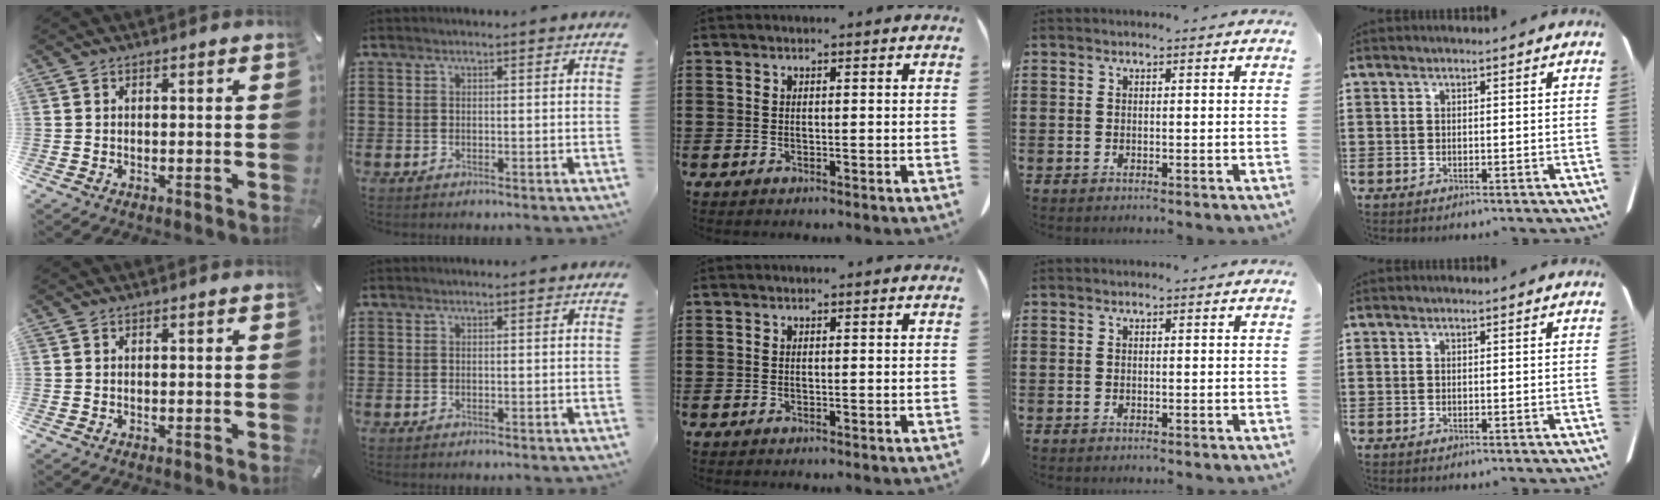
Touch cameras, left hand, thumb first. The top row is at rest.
{}